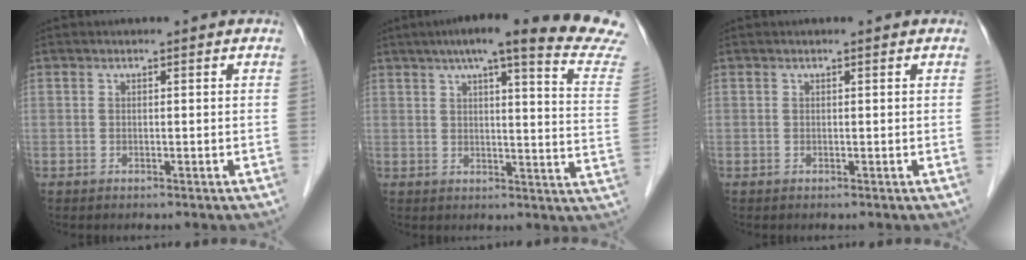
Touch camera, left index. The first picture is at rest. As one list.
[{"total": 21.5, "force": [18.7, -0.5, 10.7], "torque": [-0.138, -0.053, 0.212]}, {"total": 0.0}]